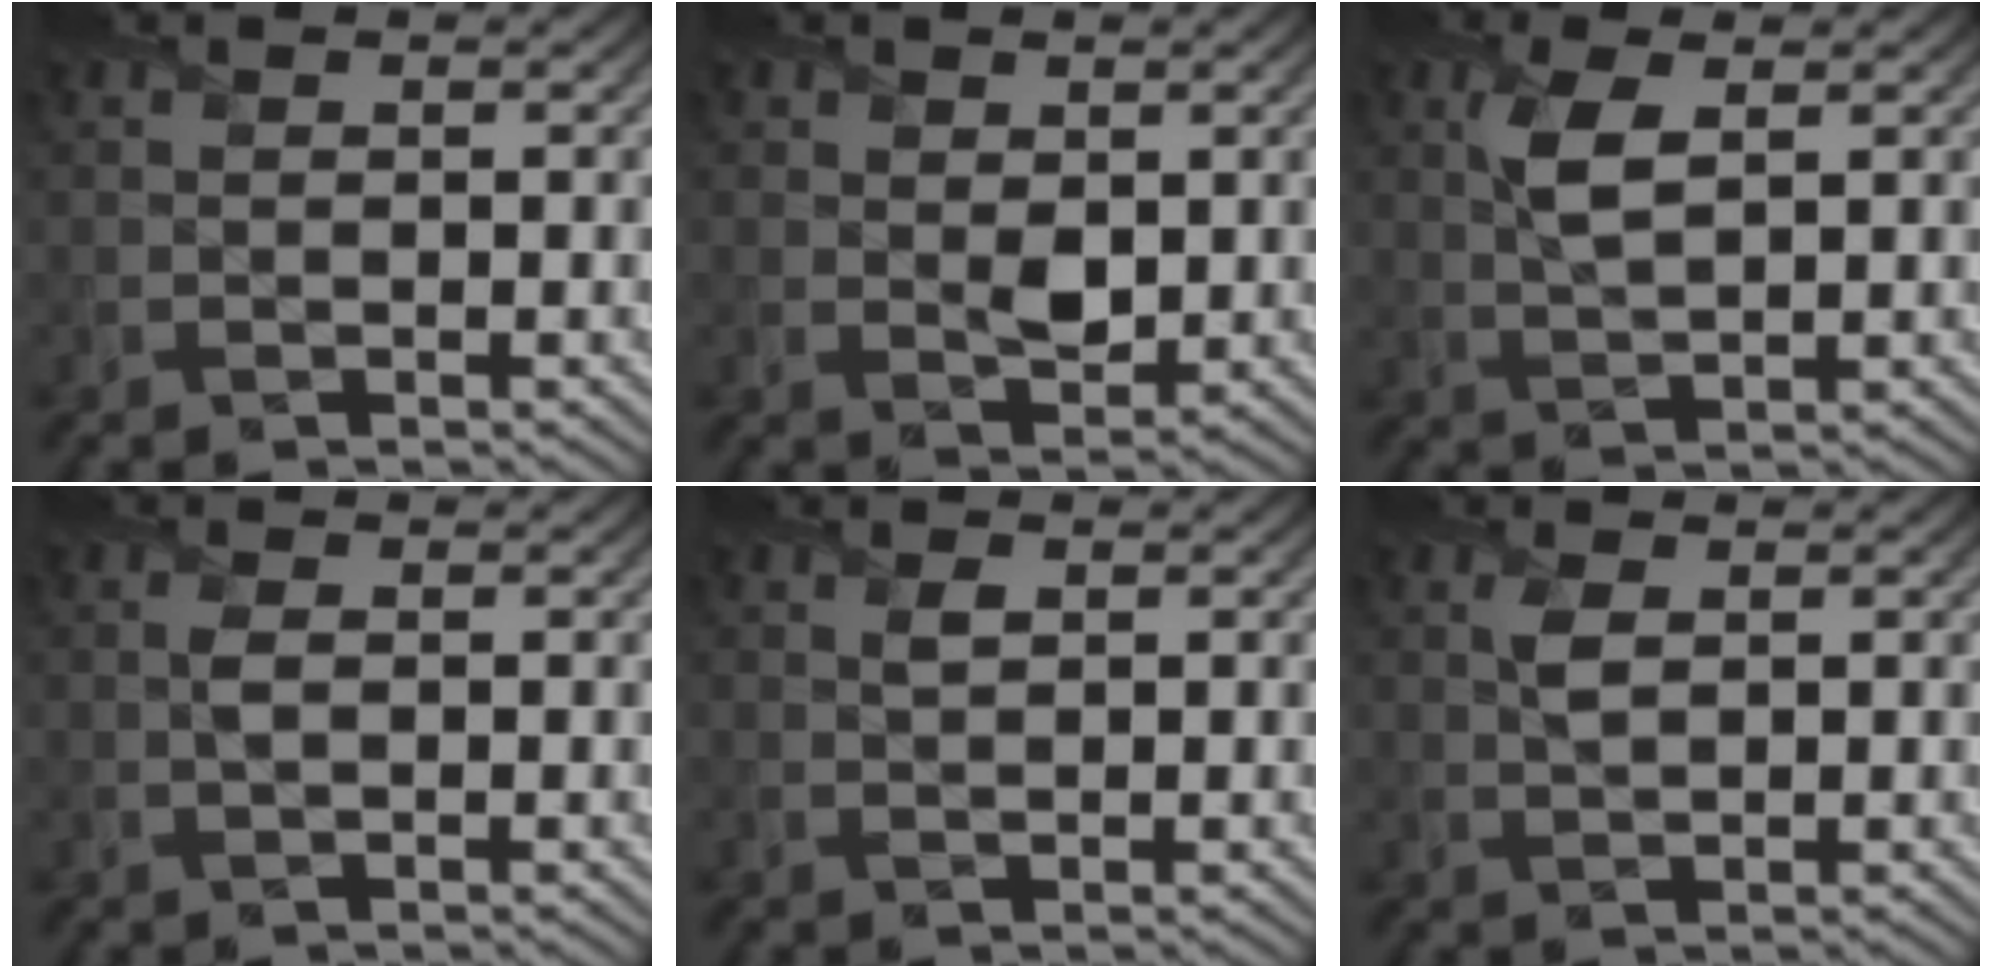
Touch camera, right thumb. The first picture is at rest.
{"total": 2.8, "force": [0.8, 2.1, 1.8], "torque": [-0.038, -0.010, 0.017]}
{"total": 4.2, "force": [1.5, 1.6, 3.6], "torque": [-0.089, 0.003, 0.028]}
{"total": 1.4, "force": [0.2, 0.7, 1.3], "torque": [-0.033, 0.001, 0.001]}
{"total": 1.2, "force": [0.5, 0.7, 0.8], "torque": [-0.020, -0.004, 0.009]}
{"total": 2.1, "force": [0.8, 1.0, 1.7], "torque": [-0.042, 0.001, 0.014]}